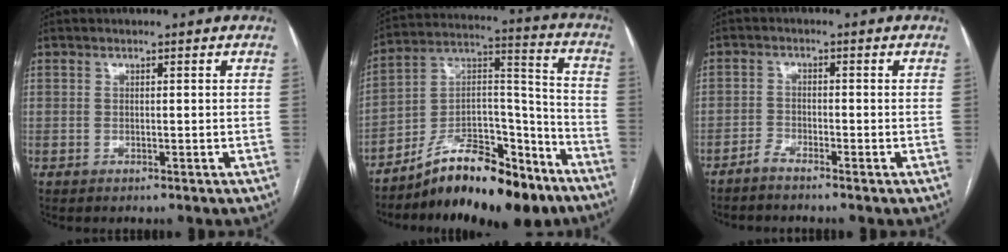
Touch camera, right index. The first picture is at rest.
{"total": 18.4, "force": [-13.6, 6.1, 10.9], "torque": [-0.167, 0.038, -0.222]}
{"total": 1.9, "force": [-1.8, -0.1, 0.5], "torque": [-0.012, -0.004, -0.039]}